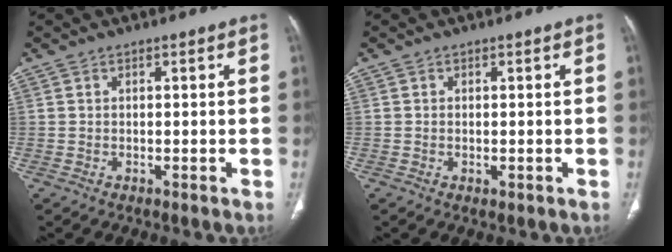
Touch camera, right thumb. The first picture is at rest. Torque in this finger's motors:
{"motor_torque": [-0.70, -0.12, -0.50, 0.39, -0.07]}